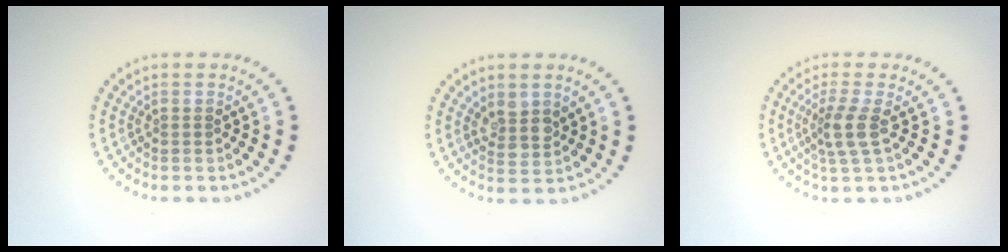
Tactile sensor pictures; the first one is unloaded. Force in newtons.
{"total": 2.3, "press": 2.0, "slide": 1.1}
{"total": 2.7, "press": 2.1, "slide": 1.7}